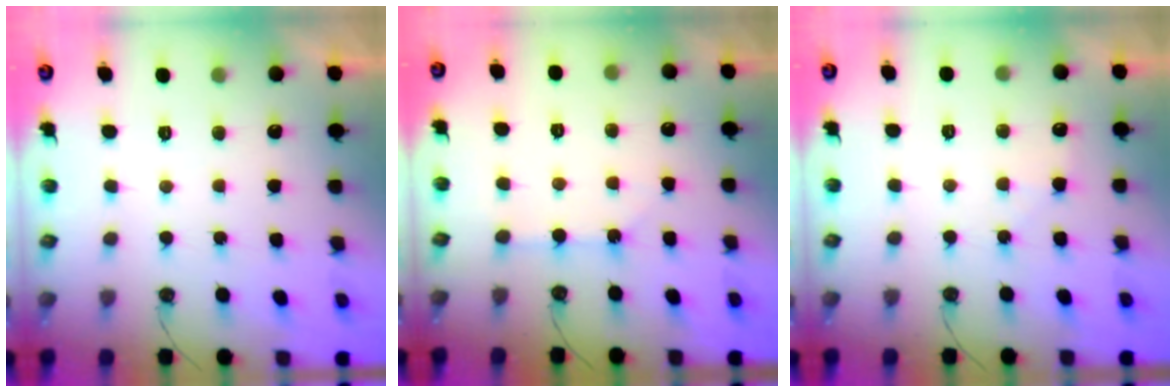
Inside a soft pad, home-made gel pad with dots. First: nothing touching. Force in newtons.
{"total": 2.5, "press": 2.5, "slide": 0.3}
{"total": 4.8, "press": 4.7, "slide": 0.8}